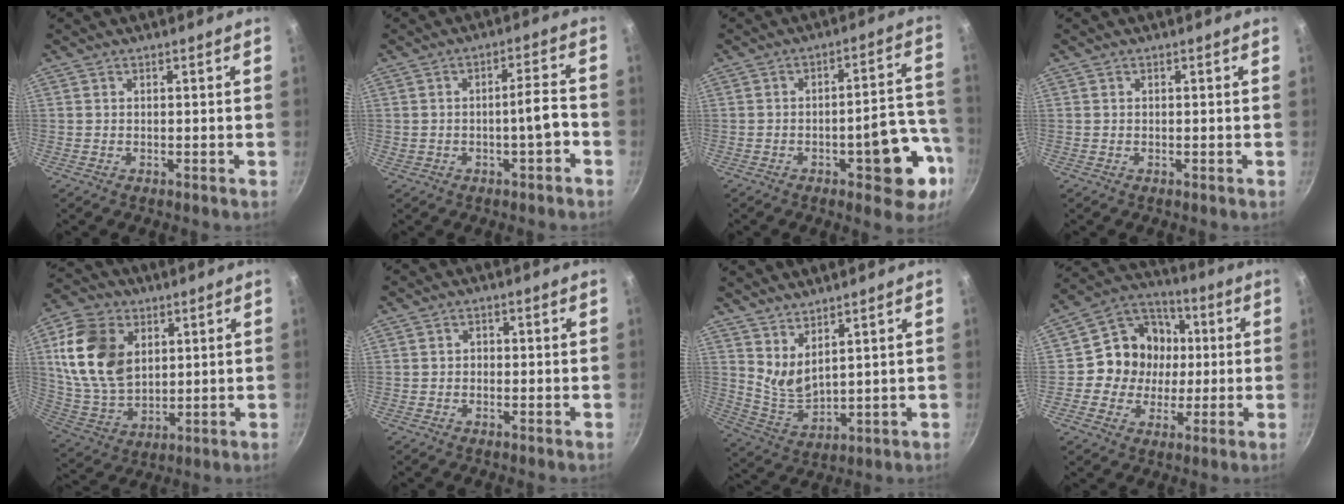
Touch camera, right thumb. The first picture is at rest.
{"total": 5.2, "force": [-2.0, 1.4, 4.6], "torque": [-0.058, 0.032, -0.022]}
{"total": 13.6, "force": [-5.3, 5.2, 11.4], "torque": [-0.105, 0.044, -0.065]}
{"total": 0.0}
{"total": 17.1, "force": [4.6, 12.0, 11.2], "torque": [-0.191, -0.011, 0.098]}
{"total": 1.4, "force": [-0.2, 1.2, 0.6], "torque": [-0.007, 0.004, -0.006]}
{"total": 6.8, "force": [4.7, 2.3, 4.4], "torque": [-0.072, -0.056, 0.097]}
{"total": 13.3, "force": [0.4, 12.2, 5.5], "torque": [-0.059, 0.023, -0.009]}